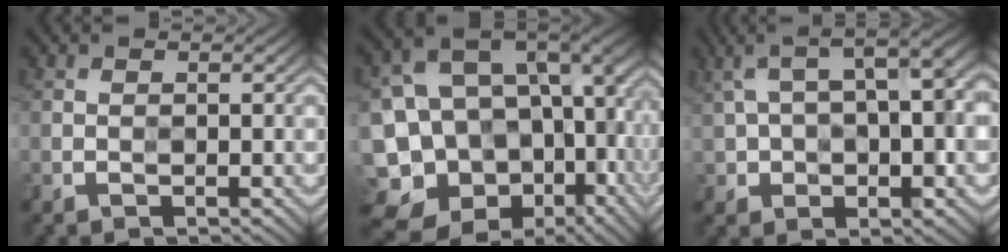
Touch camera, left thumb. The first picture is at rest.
{"total": 18.5, "force": [-5.8, 13.4, 11.4], "torque": [-0.257, -0.040, -0.046]}
{"total": 12.8, "force": [2.1, 6.2, 10.9], "torque": [-0.204, 0.009, 0.049]}